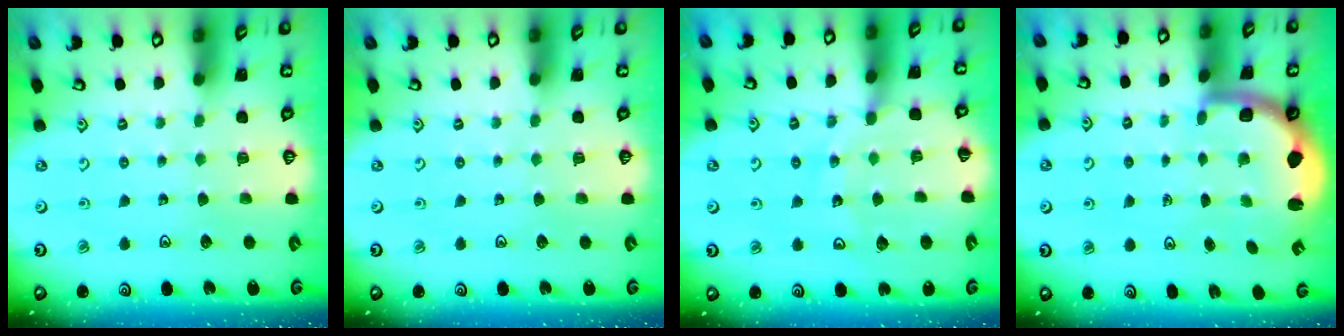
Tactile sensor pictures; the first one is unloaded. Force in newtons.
{"total": 0.0}
{"total": 9.5, "press": 9.5, "slide": 0.2}
{"total": 3.3, "press": 2.9, "slide": 1.7}